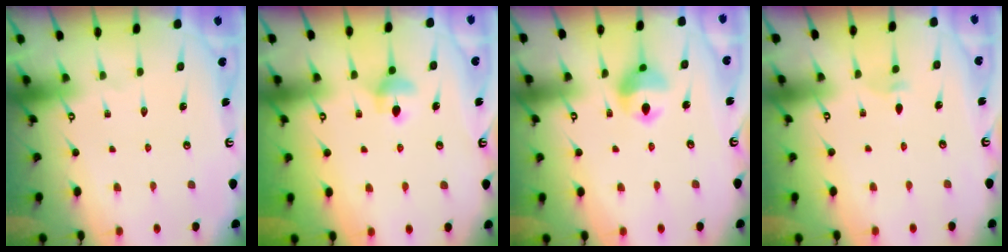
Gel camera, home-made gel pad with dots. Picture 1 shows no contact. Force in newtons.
{"total": 6.6, "press": 6.5, "slide": 0.9}
{"total": 10.3, "press": 10.2, "slide": 1.3}
{"total": 2.8, "press": 2.7, "slide": 0.6}